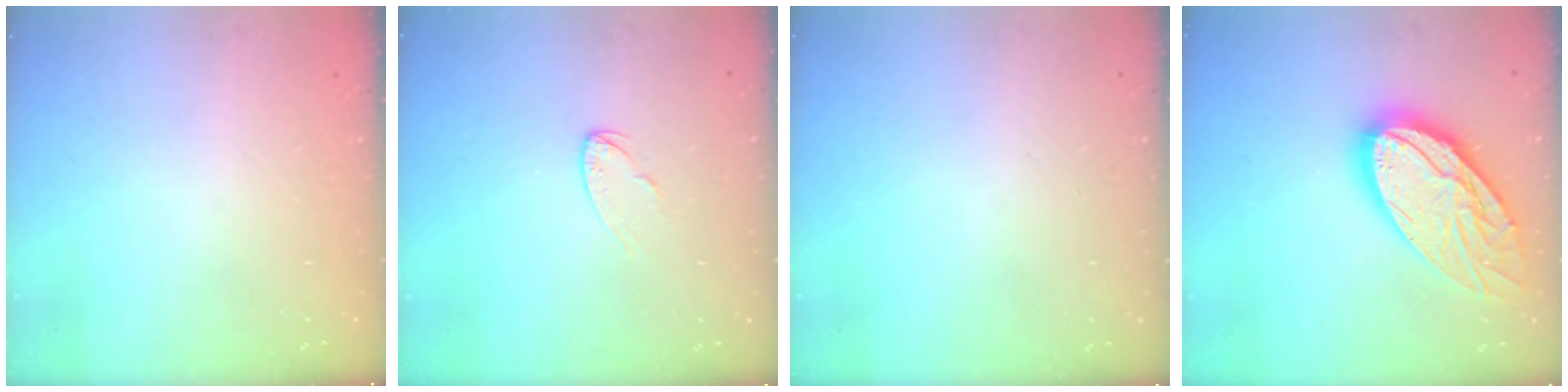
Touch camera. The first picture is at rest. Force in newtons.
{"total": 4.5, "press": 4.5, "slide": 0.4}
{"total": 0.0}
{"total": 24.2, "press": 24.1, "slide": 2.4}